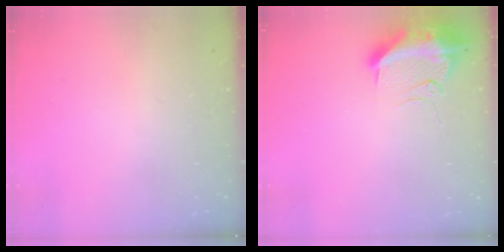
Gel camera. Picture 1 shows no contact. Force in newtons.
{"total": 12.1, "press": 12.1, "slide": 1.3}